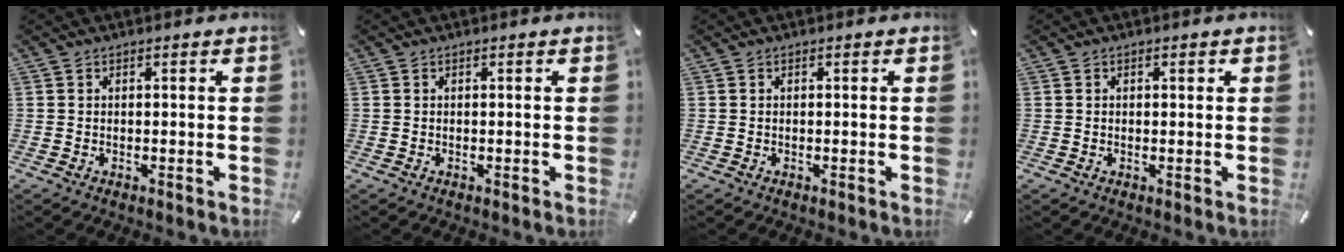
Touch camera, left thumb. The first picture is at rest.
{"total": 0.0}
{"total": 0.0}
{"total": 0.7, "force": [0.1, 0.5, 0.4], "torque": [-0.009, 0.002, 0.002]}